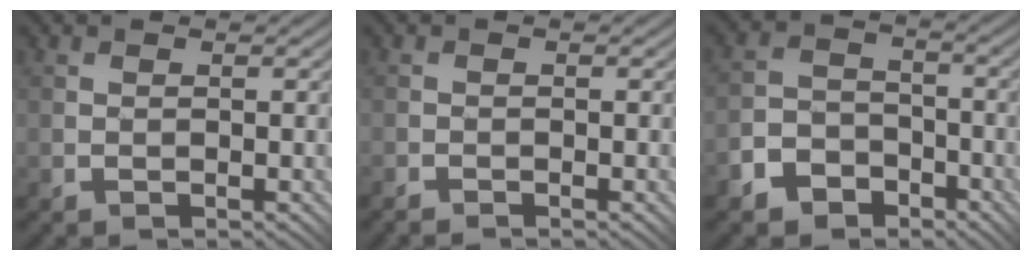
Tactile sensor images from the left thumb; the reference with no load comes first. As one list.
[{"total": 1.2, "force": [-1.2, 0.0, 0.0], "torque": [-0.002, 0.003, -0.026]}, {"total": 5.9, "force": [-4.1, 3.8, 1.8], "torque": [-0.044, -0.004, -0.082]}]